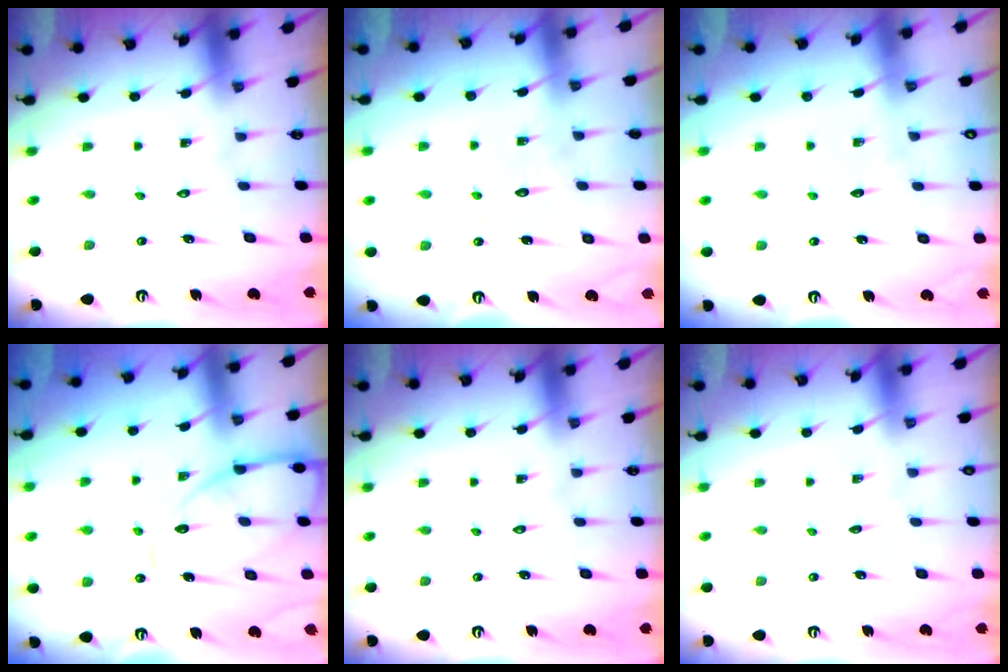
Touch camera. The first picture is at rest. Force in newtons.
{"total": 5.9, "press": 5.8, "slide": 0.6}
{"total": 2.8, "press": 2.8, "slide": 0.4}
{"total": 12.1, "press": 12.0, "slide": 1.2}
{"total": 0.0}
{"total": 0.0}